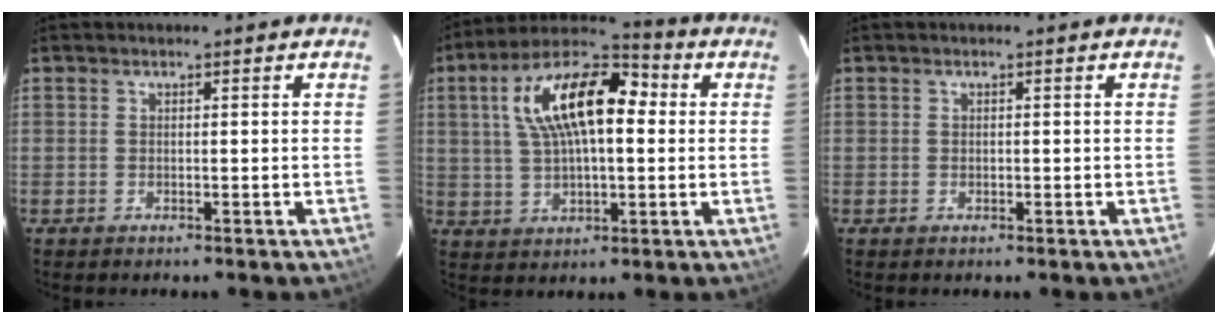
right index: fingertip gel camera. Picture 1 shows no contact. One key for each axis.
{"total": 16.8, "fx": 3.4, "fy": 7.7, "fz": 14.6, "tx": -0.267, "ty": 0.032, "tz": 0.050}
{"total": 0.0}